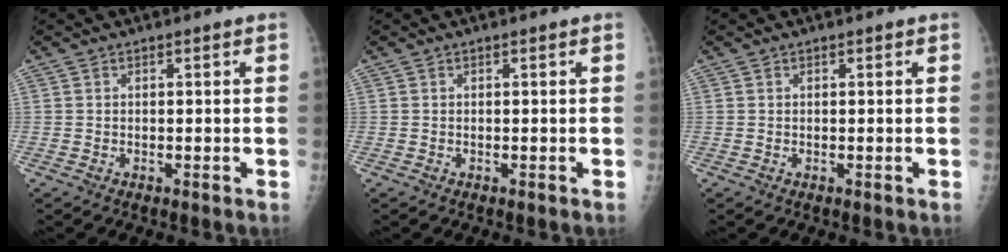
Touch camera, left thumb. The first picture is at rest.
{"total": 0.0}
{"total": 0.0}